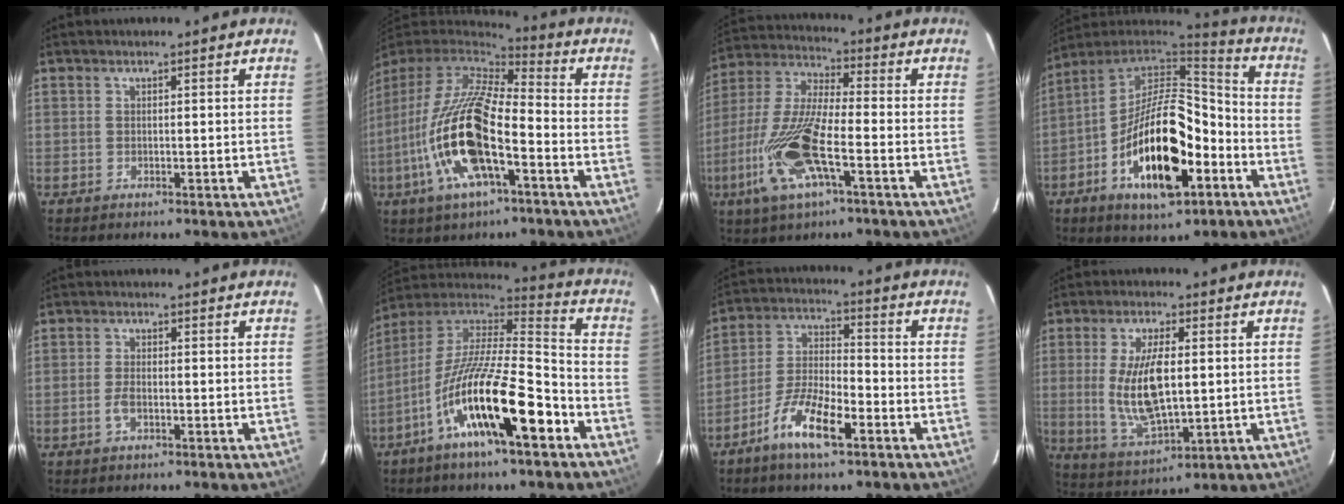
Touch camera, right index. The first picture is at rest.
{"total": 21.1, "force": [-7.8, 7.0, 18.3], "torque": [-0.365, -0.036, -0.152]}
{"total": 17.1, "force": [-6.5, 4.9, 15.0], "torque": [-0.326, -0.016, -0.134]}
{"total": 22.2, "force": [-8.2, 9.9, 18.0], "torque": [-0.335, -0.008, -0.141]}
{"total": 2.6, "force": [-1.1, 1.1, 2.1], "torque": [-0.048, 0.001, -0.023]}
{"total": 21.6, "force": [-10.4, 5.1, 18.2], "torque": [-0.313, -0.030, -0.191]}
{"total": 10.9, "force": [-6.5, 3.0, 8.2], "torque": [-0.173, -0.002, -0.125]}
{"total": 13.1, "force": [0.5, 5.3, 11.9], "torque": [-0.235, -0.012, 0.021]}